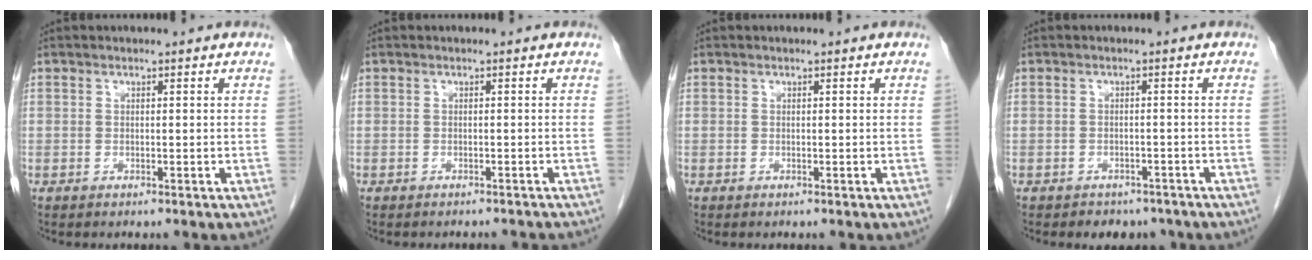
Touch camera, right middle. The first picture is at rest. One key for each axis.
{"total": 4.2, "fx": -3.9, "fy": 0.9, "fz": 1.2, "tx": -0.018, "ty": -0.008, "tz": -0.042}
{"total": 0.0}
{"total": 4.6, "fx": -3.8, "fy": 2.5, "fz": 0.8, "tx": -0.009, "ty": 0.007, "tz": -0.045}